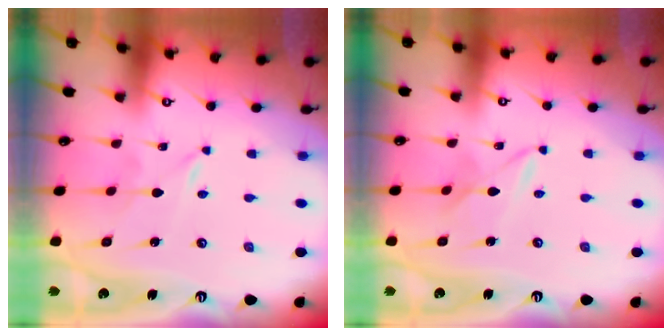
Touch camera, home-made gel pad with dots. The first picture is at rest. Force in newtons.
{"total": 3.7, "press": 3.7, "slide": 0.3}